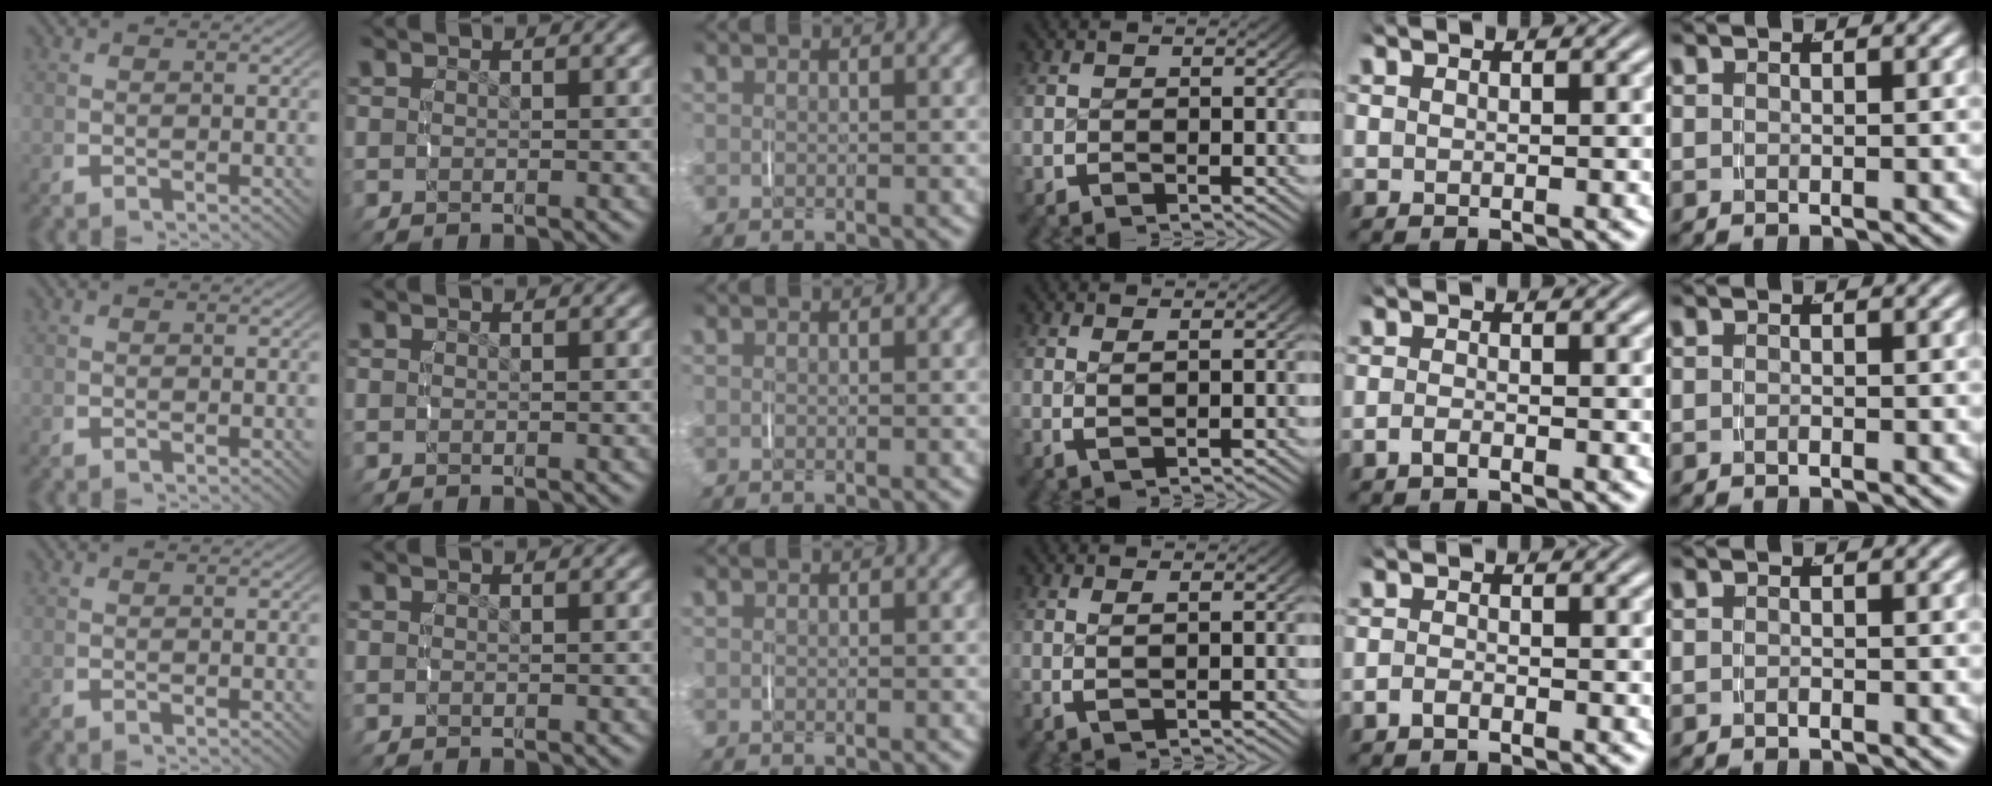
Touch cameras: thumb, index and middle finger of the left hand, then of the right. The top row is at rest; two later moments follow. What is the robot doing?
{"motion": "lift_and_place", "object": "pen bag"}